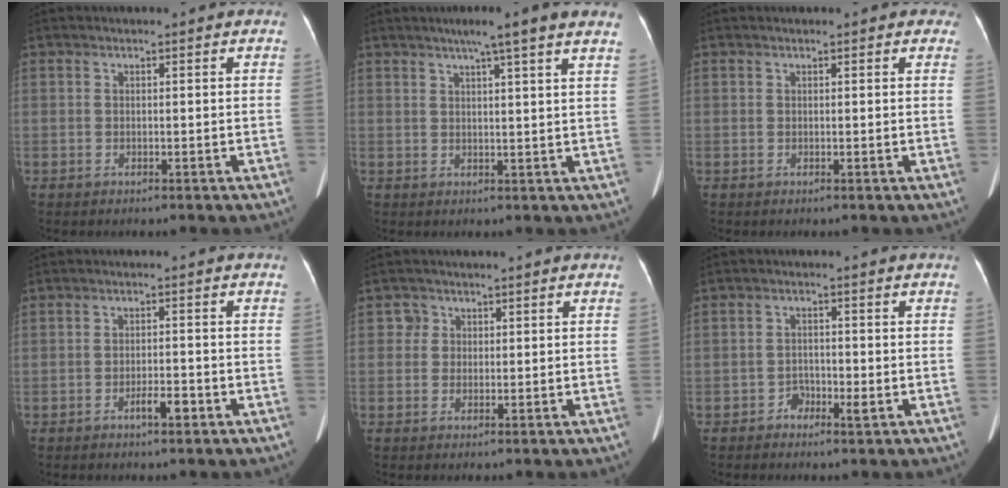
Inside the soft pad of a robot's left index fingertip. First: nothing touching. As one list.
[{"total": 8.6, "force": [6.4, -0.7, 5.7], "torque": [-0.078, 0.017, 0.072]}, {"total": 1.5, "force": [1.1, 0.9, 0.6], "torque": [0.003, 0.008, 0.001]}, {"total": 2.5, "force": [-1.6, 0.5, 1.9], "torque": [-0.031, 0.002, -0.028]}, {"total": 1.7, "force": [0.2, 1.7, -0.3], "torque": [0.014, -0.003, -0.001]}, {"total": 2.0, "force": [-1.1, 1.1, 1.3], "torque": [-0.014, 0.005, -0.021]}]